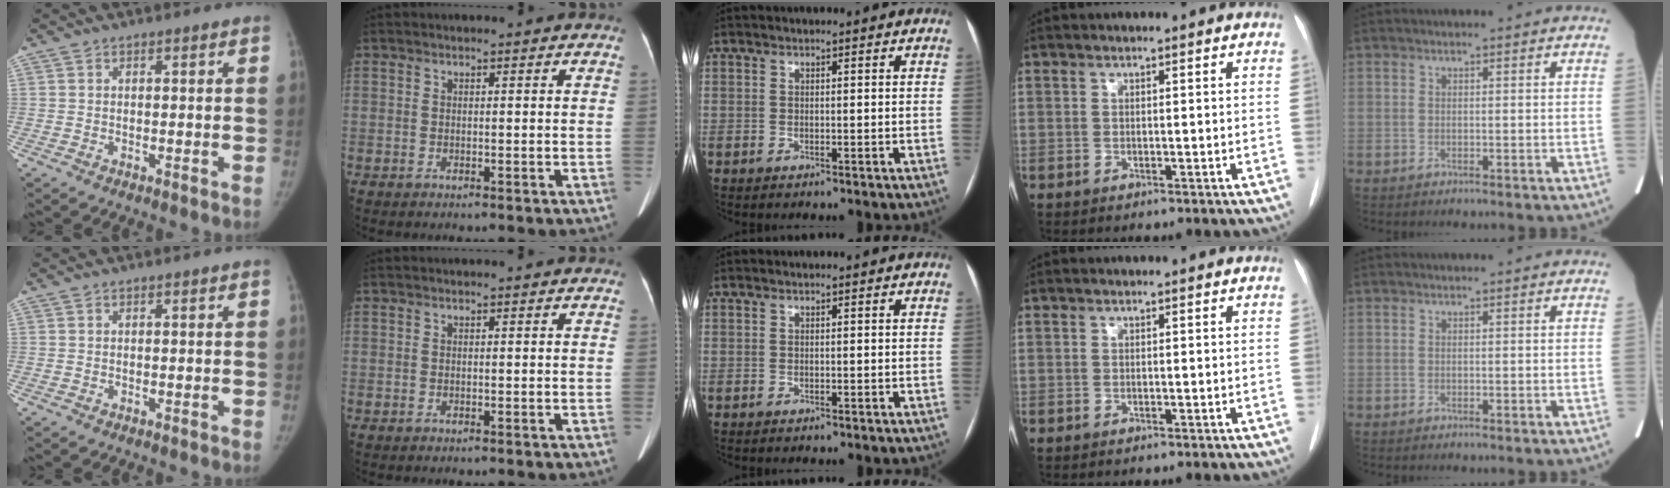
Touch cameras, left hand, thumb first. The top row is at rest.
{}